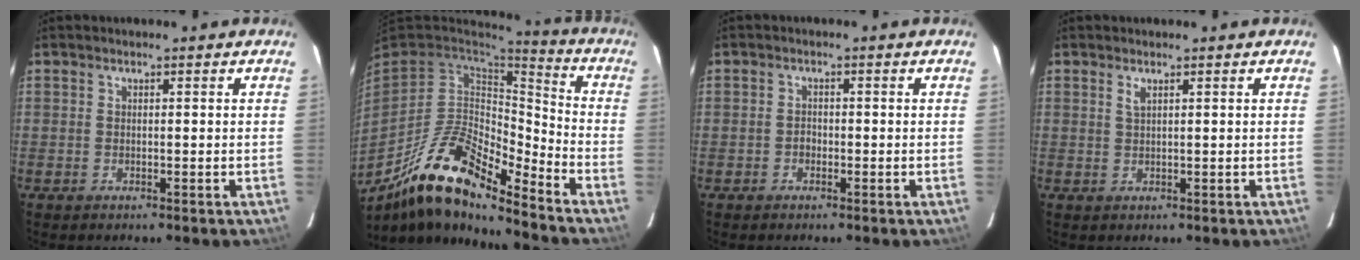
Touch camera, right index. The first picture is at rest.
{"total": 17.5, "force": [-12.4, 4.8, 11.4], "torque": [-0.214, -0.013, -0.237]}
{"total": 1.3, "force": [-0.7, 1.1, 0.4], "torque": [-0.006, 0.003, -0.011]}
{"total": 1.1, "force": [0.6, 0.2, 0.8], "torque": [-0.017, 0.002, 0.012]}